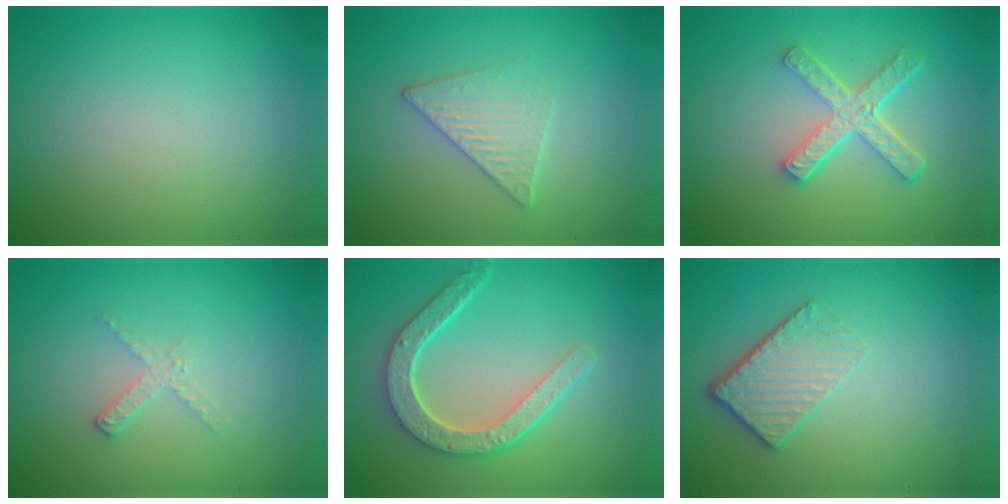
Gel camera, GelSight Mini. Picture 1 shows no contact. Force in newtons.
{"total": 3.0, "press": 3.0, "slide": 0.3}
{"total": 4.5, "press": 3.3, "slide": 3.1}
{"total": 1.4, "press": 1.4, "slide": 0.1}
{"total": 4.8, "press": 3.8, "slide": 2.9}
{"total": 4.2, "press": 2.8, "slide": 3.1}